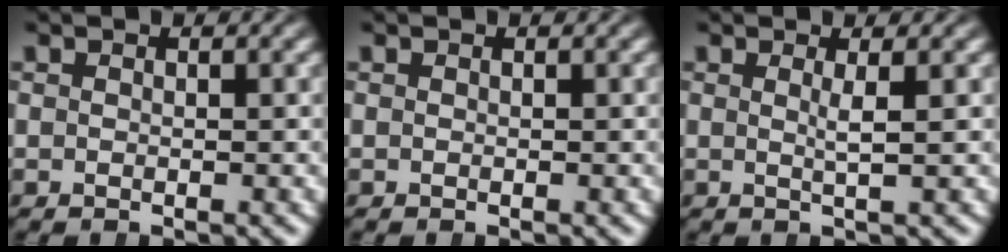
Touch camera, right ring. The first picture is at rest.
{"total": 0.0}
{"total": 1.6, "force": [0.6, -1.1, 0.9], "torque": [-0.012, -0.005, 0.014]}